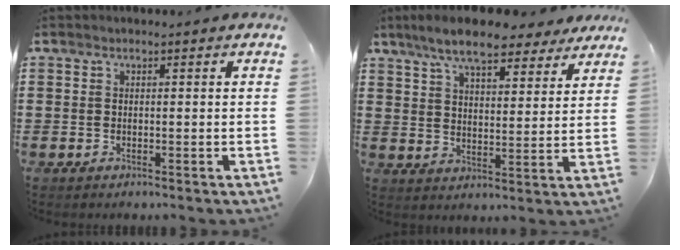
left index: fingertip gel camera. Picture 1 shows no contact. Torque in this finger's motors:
{"motor_torque": [2.14, 0.00, 0.75, 0.21]}